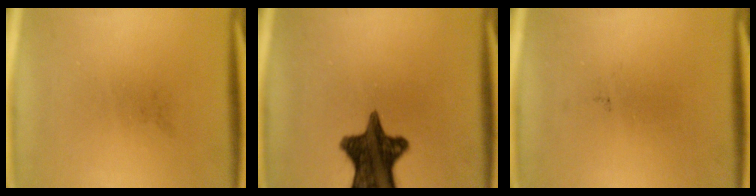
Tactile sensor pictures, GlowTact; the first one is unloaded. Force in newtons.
{"total": 13.1}
{"total": 0.0}